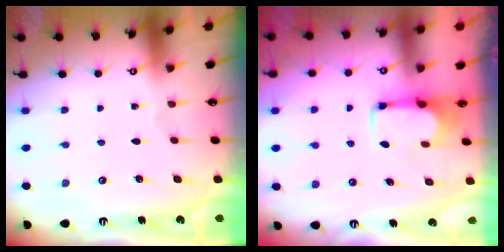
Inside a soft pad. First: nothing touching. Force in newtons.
{"total": 1.7, "press": 1.6, "slide": 0.7}